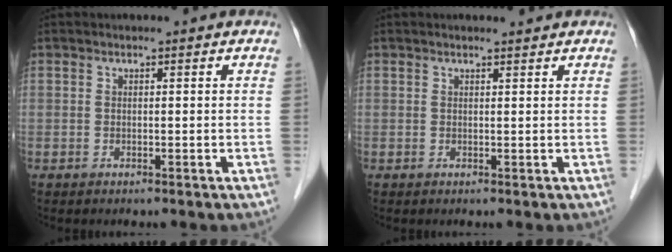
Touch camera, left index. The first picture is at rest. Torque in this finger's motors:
{"motor_torque": [0.15, -0.39, 0.04, 0.01]}